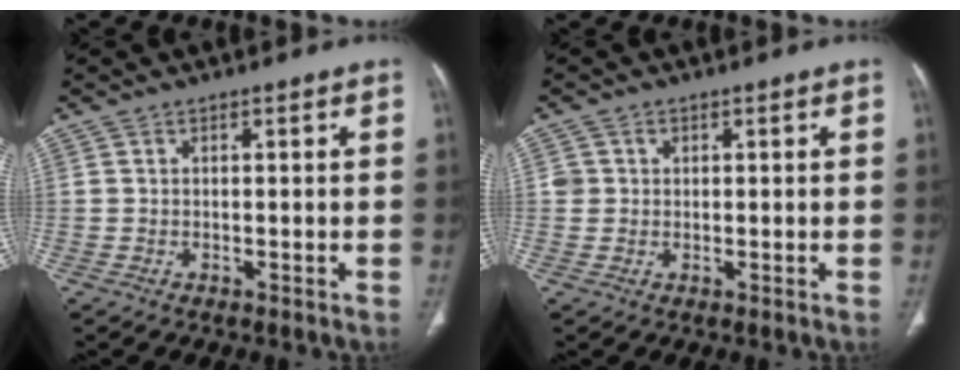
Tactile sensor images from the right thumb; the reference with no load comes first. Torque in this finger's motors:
{"motor_torque": [0.04, -0.12, 0.27, 0.49, -0.02]}